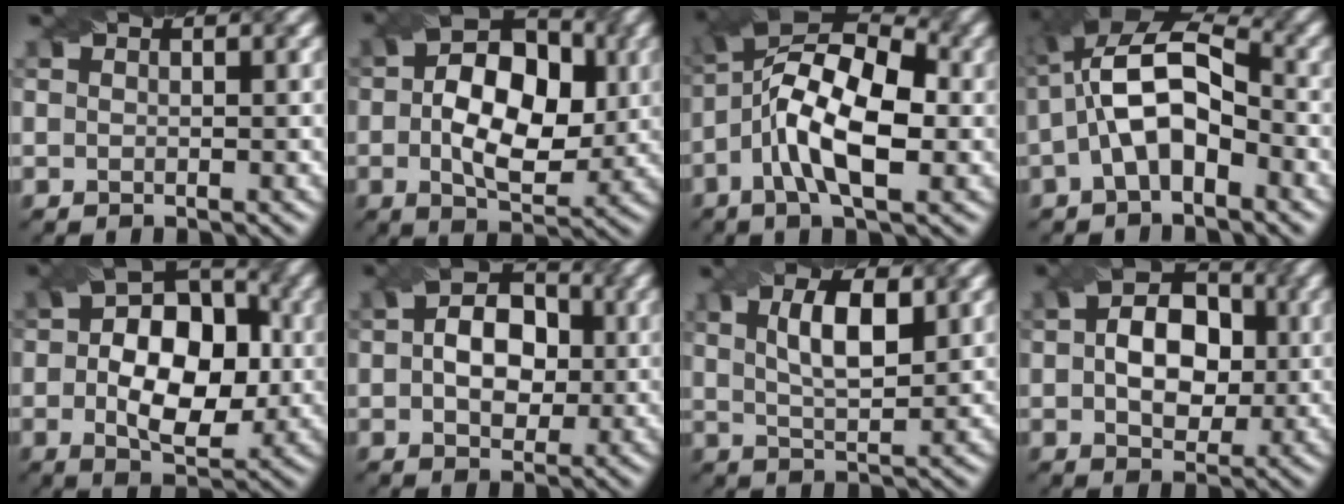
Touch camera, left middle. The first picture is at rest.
{"total": 9.5, "force": [0.3, 5.7, 7.6], "torque": [-0.122, 0.006, -0.003]}
{"total": 10.5, "force": [-1.6, 4.4, 9.4], "torque": [-0.169, 0.027, -0.041]}
{"total": 8.6, "force": [-0.7, 4.5, 7.2], "torque": [-0.140, 0.024, -0.024]}
{"total": 9.8, "force": [-0.1, 6.2, 7.6], "torque": [-0.117, 0.001, -0.006]}
{"total": 6.0, "force": [0.2, 4.1, 4.3], "torque": [-0.068, 0.008, -0.004]}
{"total": 5.0, "force": [1.8, 1.8, 4.3], "torque": [-0.082, 0.002, 0.031]}
{"total": 6.8, "force": [0.3, 4.6, 4.9], "torque": [-0.077, 0.007, -0.002]}